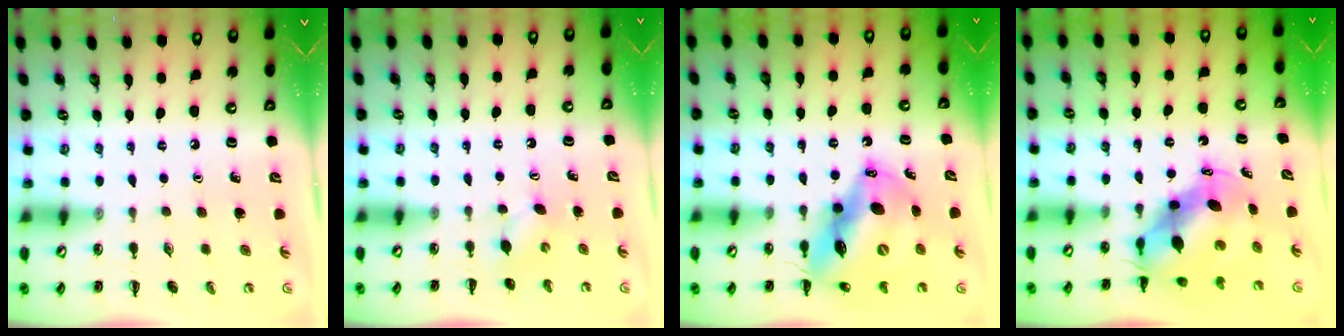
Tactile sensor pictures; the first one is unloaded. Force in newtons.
{"total": 3.3, "press": 3.2, "slide": 0.7}
{"total": 16.0, "press": 15.3, "slide": 4.6}
{"total": 7.6, "press": 7.4, "slide": 1.8}